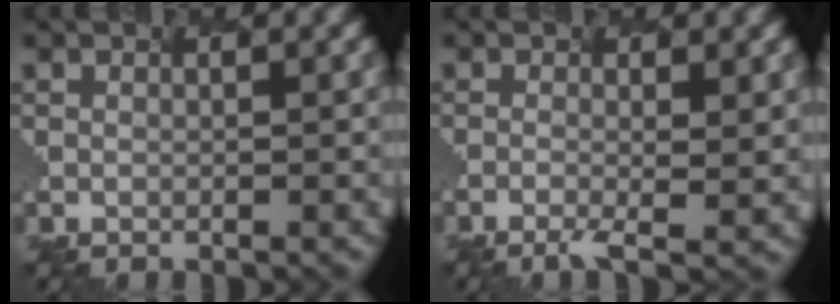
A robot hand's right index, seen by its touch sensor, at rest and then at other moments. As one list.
[{"total": 1.9, "force": [-1.1, -0.4, 1.6], "torque": [-0.047, -0.012, 0.006]}]